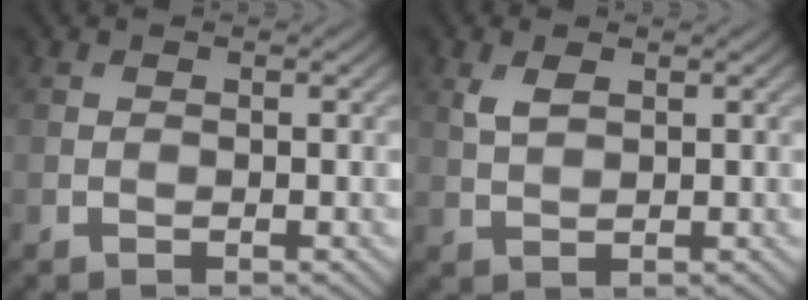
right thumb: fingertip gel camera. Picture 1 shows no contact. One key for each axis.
{"total": 2.5, "fx": 1.1, "fy": 1.2, "fz": 1.9, "tx": -0.047, "ty": 0.000, "tz": 0.026}